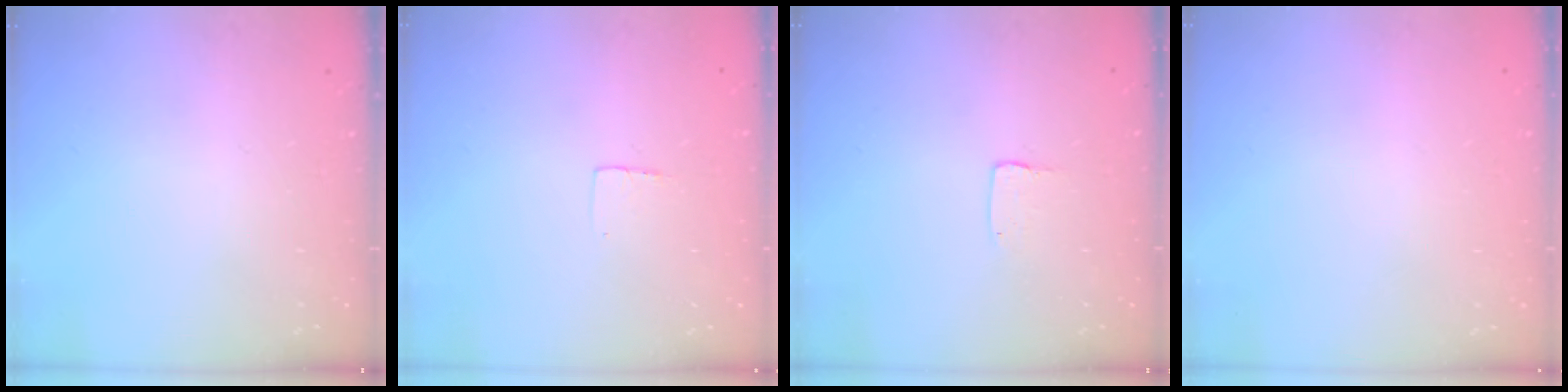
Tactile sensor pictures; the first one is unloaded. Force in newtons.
{"total": 3.0, "press": 3.0, "slide": 0.2}
{"total": 2.0, "press": 2.0, "slide": 0.2}
{"total": 0.0}